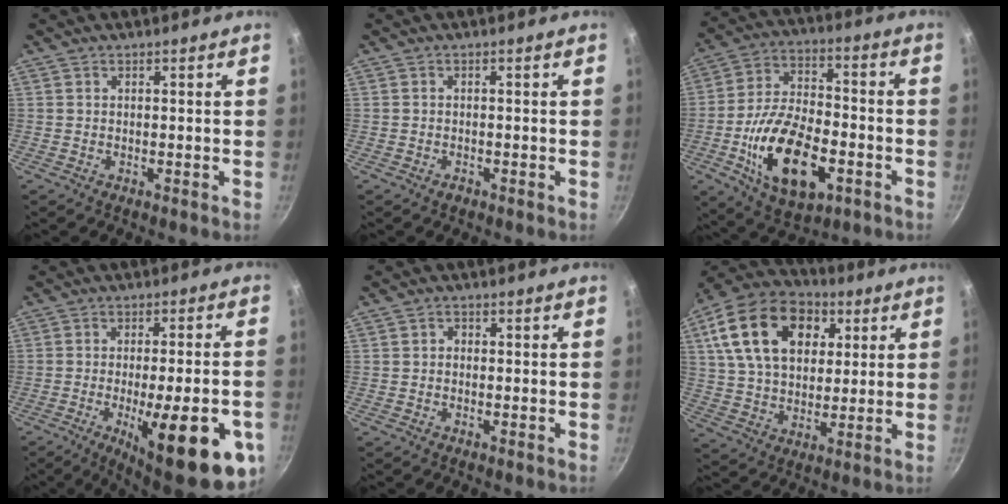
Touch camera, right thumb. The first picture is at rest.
{"total": 1.0, "force": [-0.7, 0.6, 0.4], "torque": [-0.011, 0.005, -0.012]}
{"total": 19.7, "force": [-6.3, 10.4, 15.5], "torque": [-0.267, 0.025, -0.105]}
{"total": 22.2, "force": [-7.8, 6.3, 19.8], "torque": [-0.240, 0.007, -0.099]}
{"total": 1.2, "force": [-0.2, 1.1, 0.6], "torque": [-0.008, 0.006, -0.006]}
{"total": 21.7, "force": [7.3, 14.6, 14.2], "torque": [-0.231, 0.006, 0.118]}